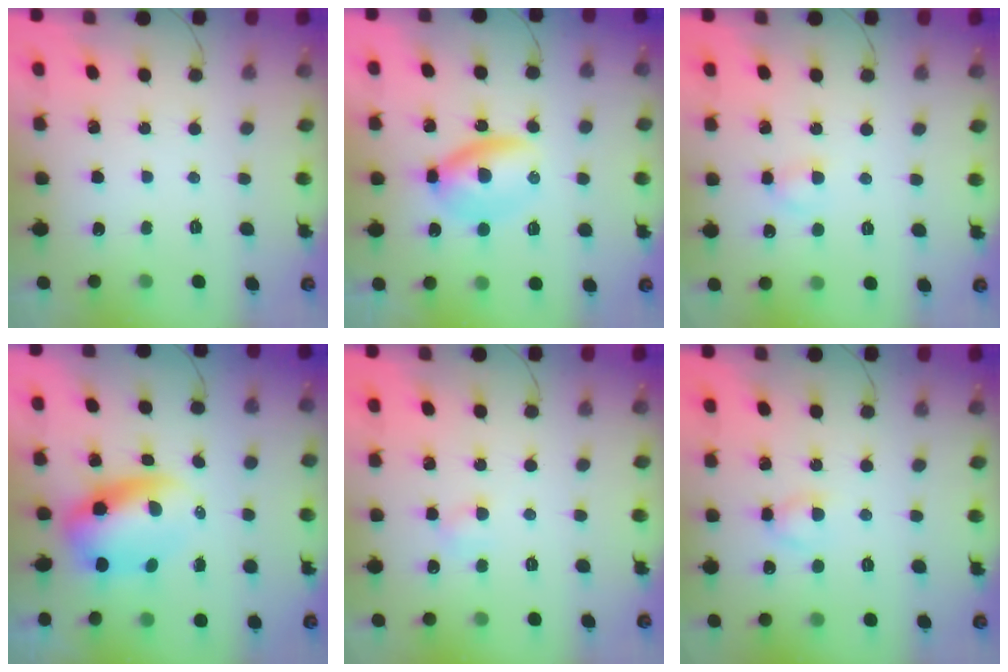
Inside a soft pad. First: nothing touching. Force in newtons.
{"total": 6.1, "press": 6.0, "slide": 1.2}
{"total": 2.8, "press": 2.6, "slide": 1.2}
{"total": 7.5, "press": 7.2, "slide": 2.1}
{"total": 3.9, "press": 3.8, "slide": 0.8}
{"total": 3.4, "press": 3.3, "slide": 0.7}